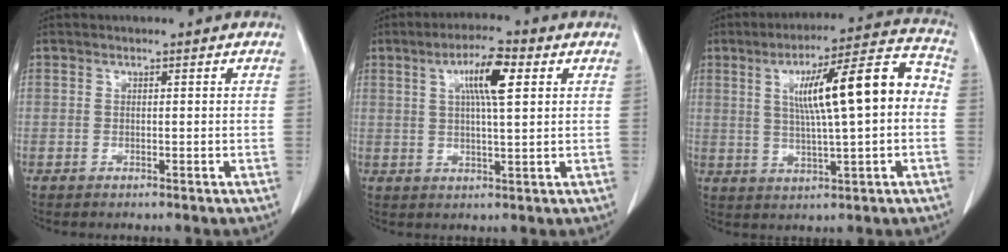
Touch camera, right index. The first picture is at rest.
{"total": 7.5, "force": [2.7, 0.9, 6.9], "torque": [-0.124, 0.009, 0.044]}
{"total": 14.4, "force": [1.3, 2.0, 14.2], "torque": [-0.214, 0.035, 0.021]}